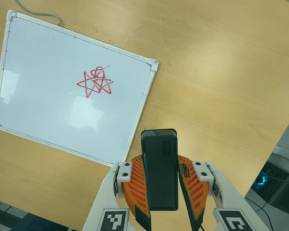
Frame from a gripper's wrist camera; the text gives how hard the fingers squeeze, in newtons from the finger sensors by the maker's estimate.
{"total": 9.8, "left": 8.1, "right": 11.4}